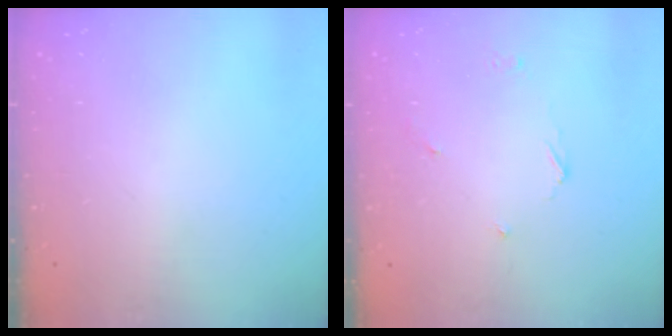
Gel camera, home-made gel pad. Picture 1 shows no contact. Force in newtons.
{"total": 2.6, "press": 2.6, "slide": 0.5}